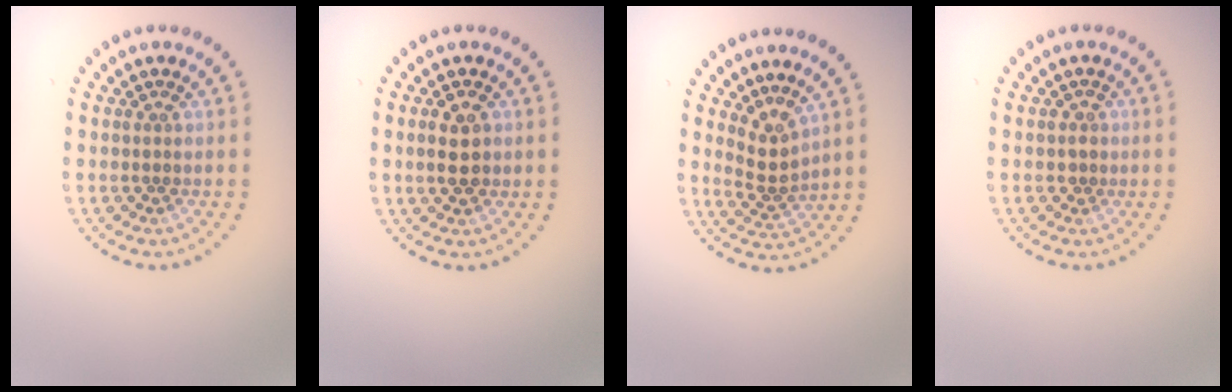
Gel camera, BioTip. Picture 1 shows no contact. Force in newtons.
{"total": 2.4, "press": 2.4, "slide": 0.2}
{"total": 2.5, "press": 1.8, "slide": 1.7}
{"total": 0.9, "press": 0.6, "slide": 0.6}